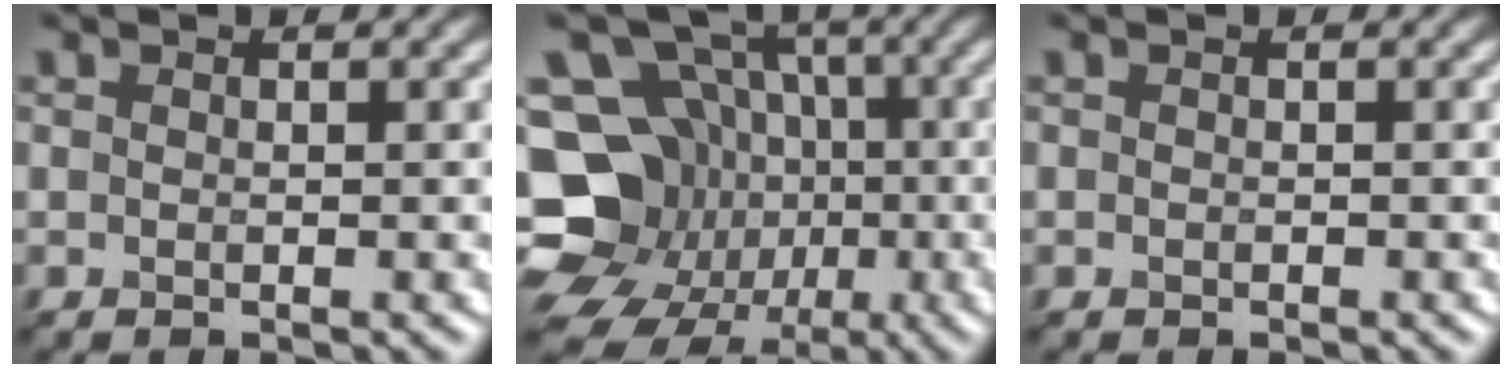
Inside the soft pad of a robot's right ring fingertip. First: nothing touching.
{"total": 16.1, "force": [-4.0, 14.2, 6.4], "torque": [-0.147, 0.003, -0.090]}
{"total": 0.0}